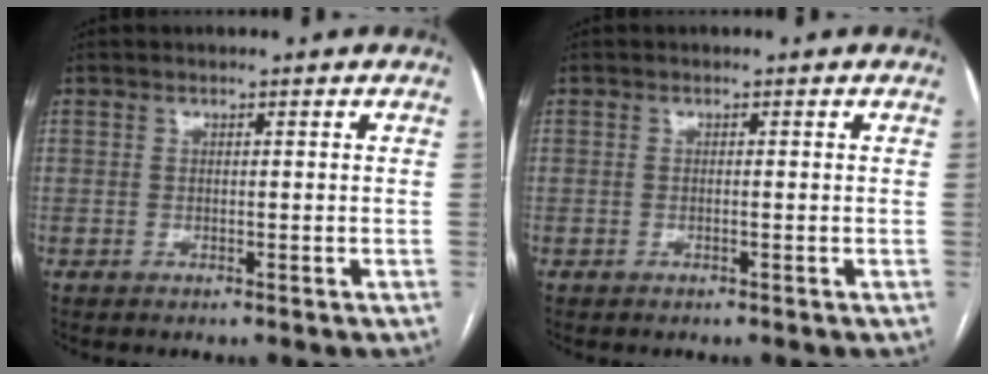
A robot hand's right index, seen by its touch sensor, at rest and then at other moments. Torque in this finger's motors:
{"motor_torque": [0.09, 0.11, 0.01, 0.00]}